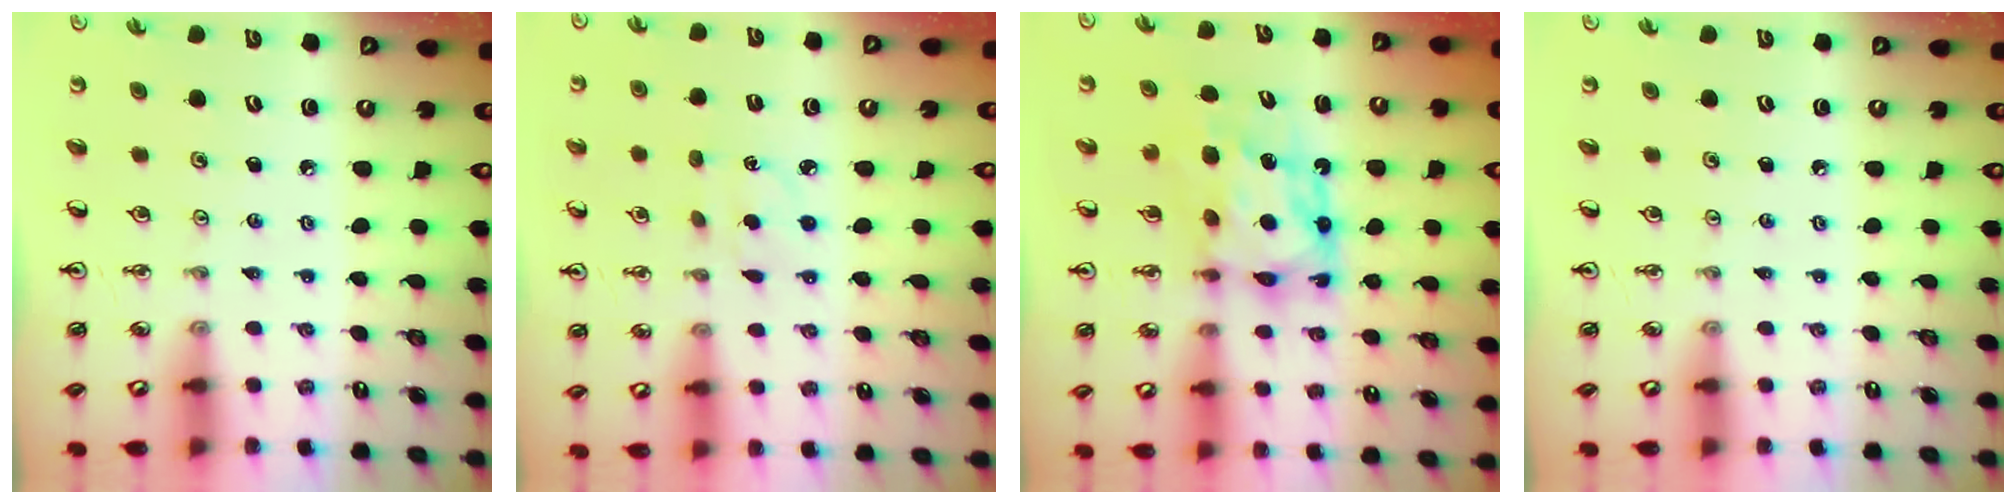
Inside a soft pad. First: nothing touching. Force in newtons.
{"total": 2.6, "press": 2.6, "slide": 0.5}
{"total": 8.1, "press": 8.1, "slide": 0.8}
{"total": 0.0}